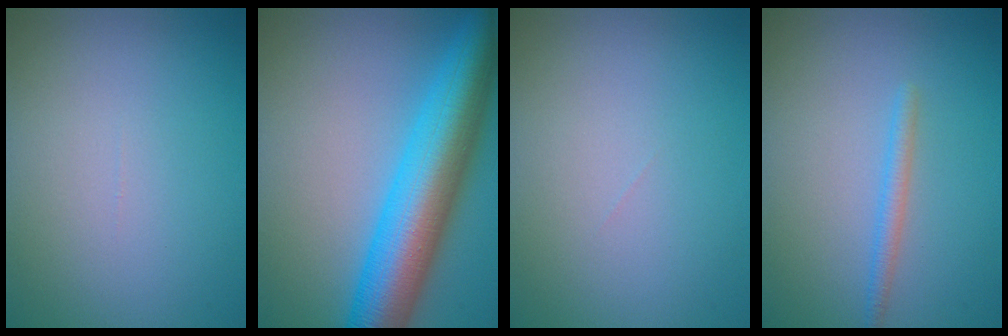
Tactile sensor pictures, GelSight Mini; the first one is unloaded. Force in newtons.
{"total": 10.3, "press": 10.3, "slide": 0.4}
{"total": 0.0}
{"total": 1.4, "press": 1.4, "slide": 0.0}